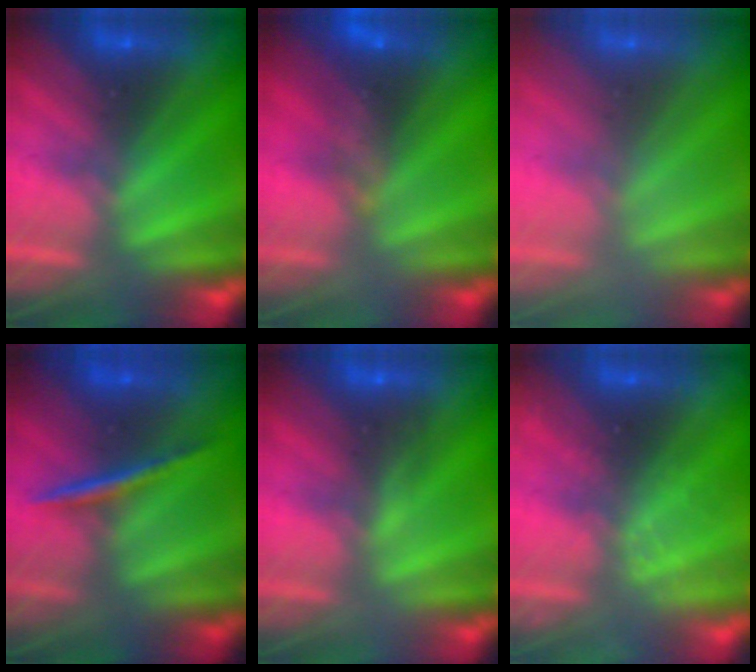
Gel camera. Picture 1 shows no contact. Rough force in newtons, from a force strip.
{"total": 8.6}
{"total": 2.4}
{"total": 2.2}
{"total": 2.8}
{"total": 2.1}